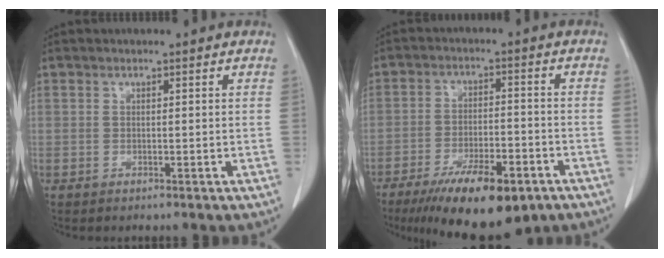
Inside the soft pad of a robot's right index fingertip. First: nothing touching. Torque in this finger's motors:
{"motor_torque": [1.33, -0.81, 0.98, 0.21]}